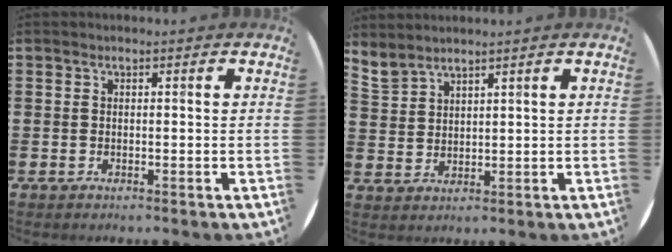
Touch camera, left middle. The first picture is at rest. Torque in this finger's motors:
{"motor_torque": [-0.22, -0.27, 0.04, 0.02]}